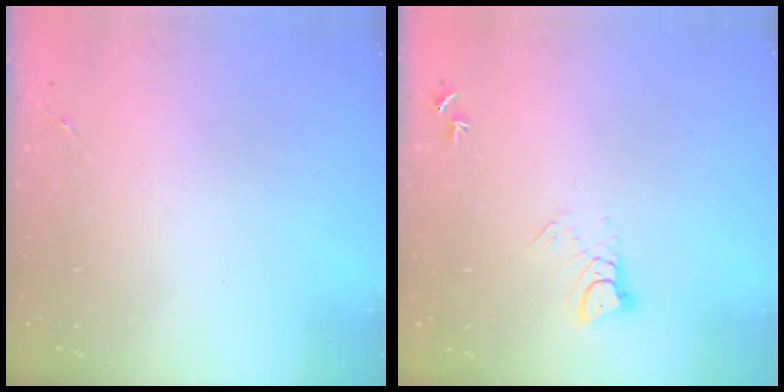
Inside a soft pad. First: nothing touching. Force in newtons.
{"total": 4.9, "press": 4.8, "slide": 0.3}